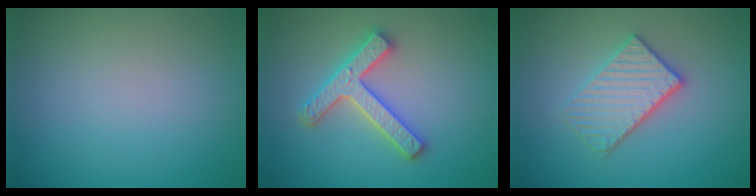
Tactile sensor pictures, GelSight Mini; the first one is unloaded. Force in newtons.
{"total": 4.6, "press": 4.6, "slide": 0.8}
{"total": 3.6, "press": 3.1, "slide": 1.8}